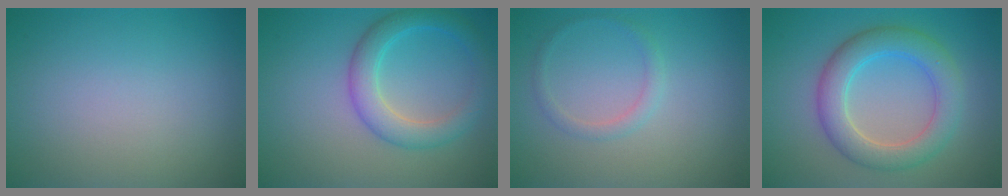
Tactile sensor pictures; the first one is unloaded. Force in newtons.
{"total": 4.0, "press": 4.0, "slide": 0.1}
{"total": 1.3, "press": 1.3, "slide": 0.0}
{"total": 5.2, "press": 5.2, "slide": 0.1}